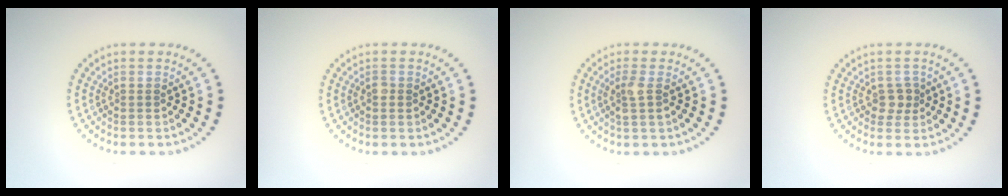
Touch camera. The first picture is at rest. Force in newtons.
{"total": 0.6, "press": 0.5, "slide": 0.3}
{"total": 1.7, "press": 1.4, "slide": 0.9}
{"total": 1.5, "press": 1.3, "slide": 0.7}